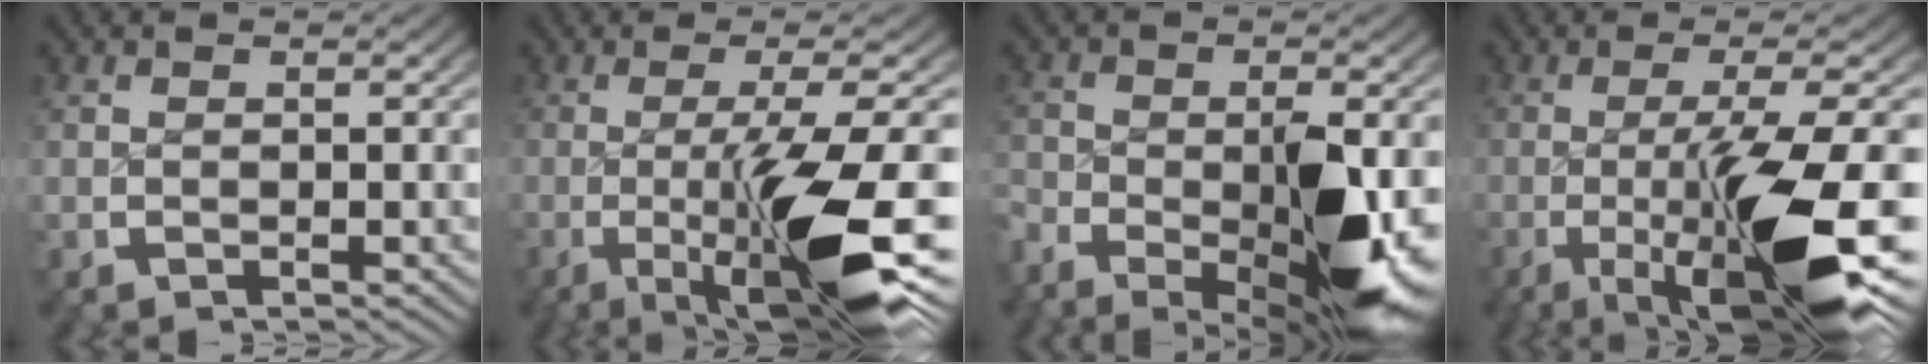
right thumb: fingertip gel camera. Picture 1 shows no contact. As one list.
[{"total": 13.6, "force": [-3.1, 4.5, 12.4], "torque": [-0.204, -0.025, -0.032]}, {"total": 10.3, "force": [-3.4, 4.1, 8.8], "torque": [-0.142, -0.038, -0.040]}, {"total": 15.1, "force": [-3.7, 5.6, 13.6], "torque": [-0.227, -0.032, -0.038]}]